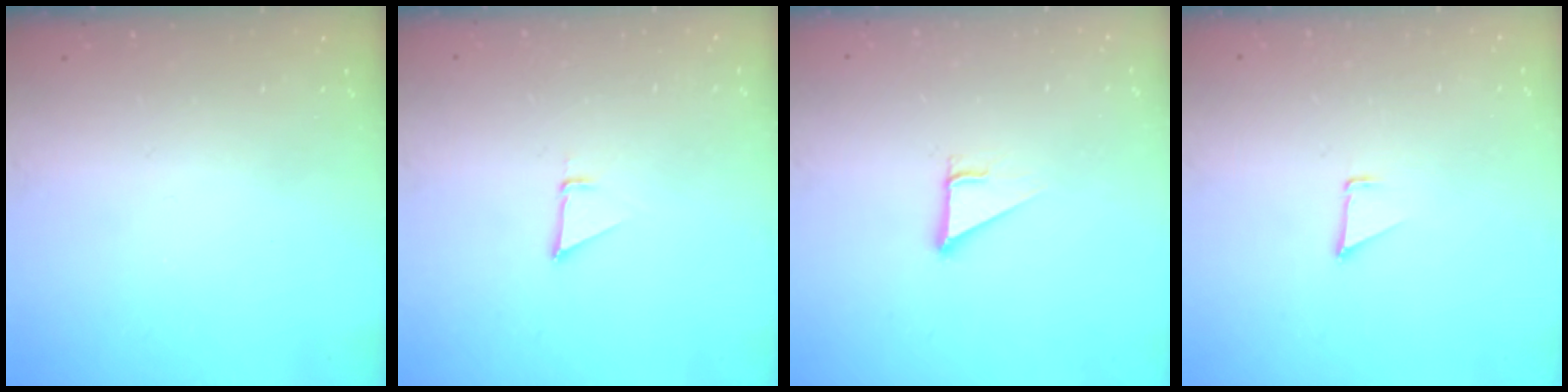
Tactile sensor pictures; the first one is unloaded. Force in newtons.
{"total": 1.5, "press": 1.5, "slide": 0.0}
{"total": 2.7, "press": 2.7, "slide": 0.3}
{"total": 0.7, "press": 0.7, "slide": 0.1}